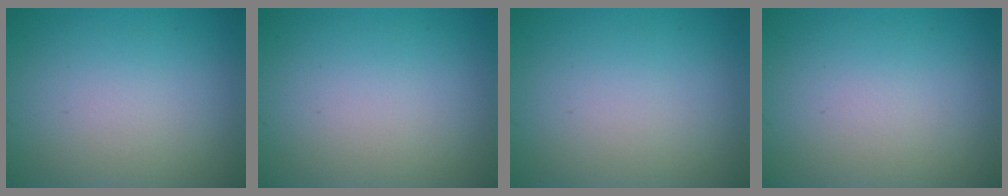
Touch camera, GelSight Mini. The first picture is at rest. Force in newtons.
{"total": 0.0}
{"total": 0.0}
{"total": 0.0}